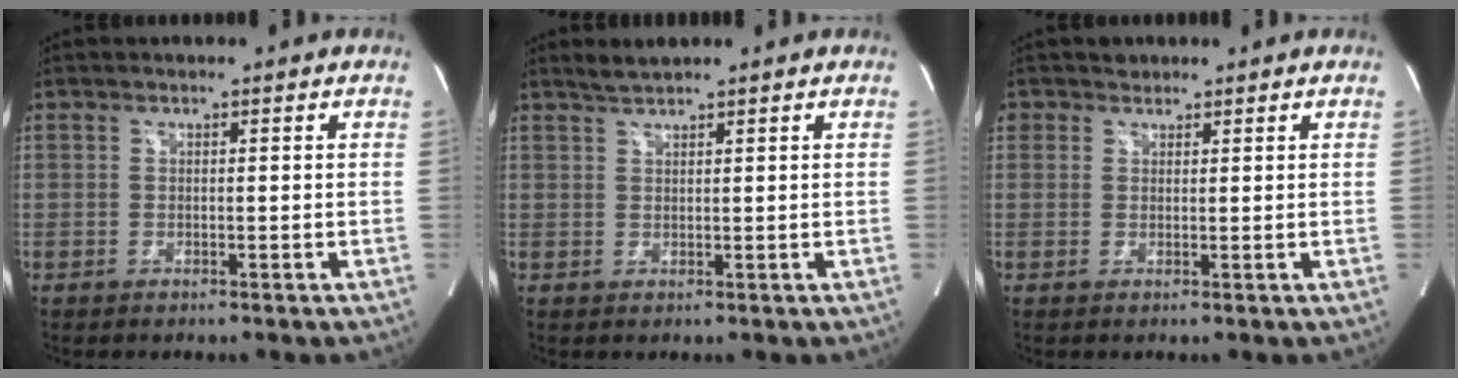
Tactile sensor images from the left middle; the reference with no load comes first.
{"total": 1.9, "force": [1.8, -0.1, 0.7], "torque": [-0.017, 0.006, 0.038]}
{"total": 1.6, "force": [1.1, 1.2, -0.1], "torque": [0.006, 0.004, 0.014]}